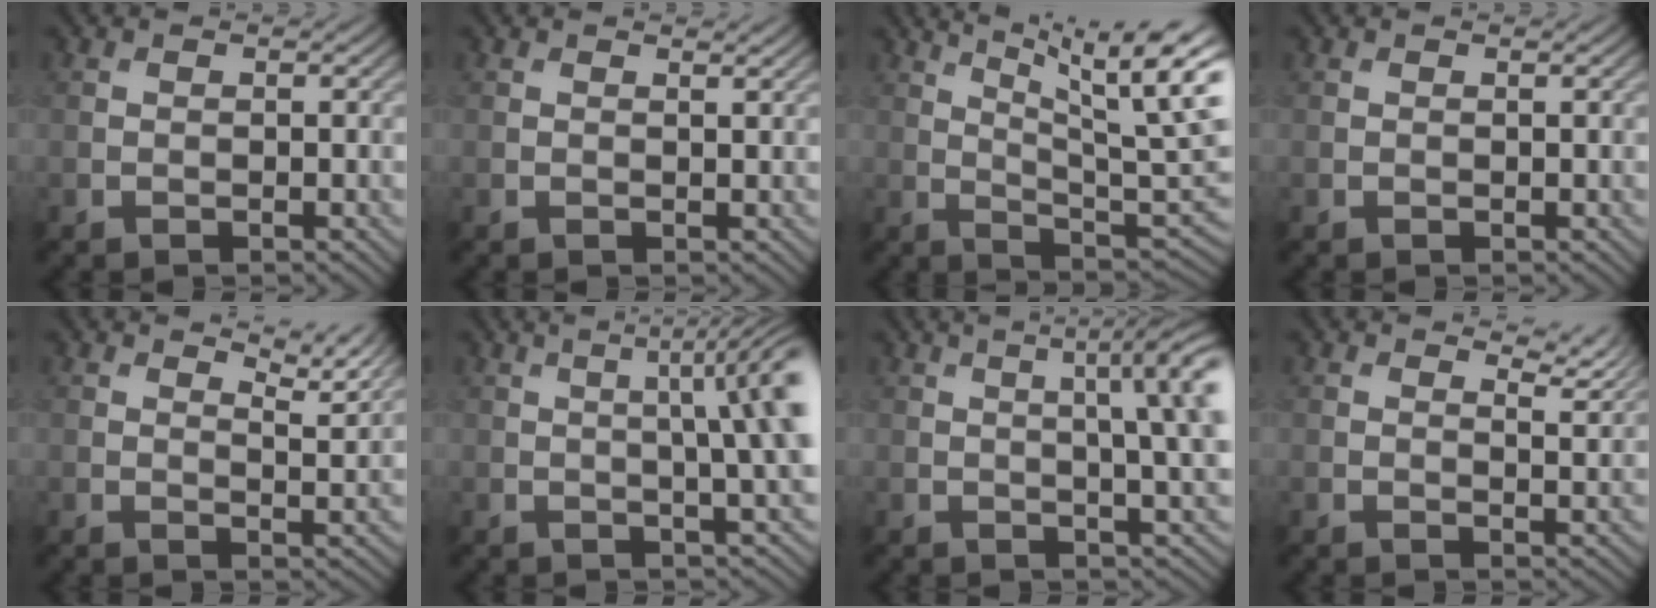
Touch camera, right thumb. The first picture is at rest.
{"total": 0.7, "force": [0.5, 0.0, 0.4], "torque": [-0.007, 0.000, 0.008]}
{"total": 16.3, "force": [7.9, 4.7, 13.5], "torque": [-0.194, 0.031, 0.118]}
{"total": 0.0}
{"total": 3.9, "force": [3.2, 0.7, 2.1], "torque": [-0.036, -0.007, 0.052]}
{"total": 8.4, "force": [1.0, 1.7, 8.2], "torque": [-0.086, 0.020, 0.010]}
{"total": 9.3, "force": [1.9, 2.4, 8.8], "torque": [-0.088, 0.030, 0.018]}
{"total": 3.4, "force": [2.7, 0.8, 1.8], "torque": [-0.027, -0.007, 0.044]}